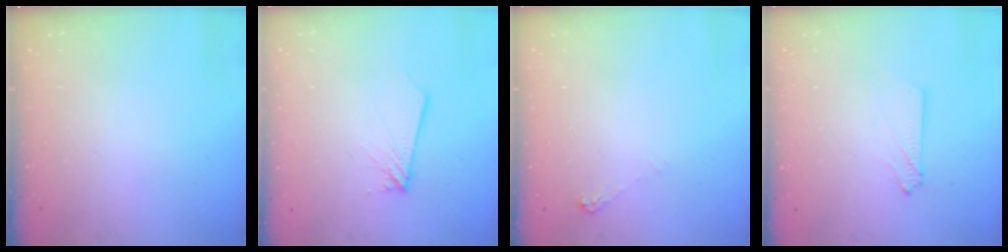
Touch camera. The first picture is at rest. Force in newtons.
{"total": 2.0, "press": 2.0, "slide": 0.2}
{"total": 5.0, "press": 5.0, "slide": 0.6}
{"total": 2.1, "press": 2.1, "slide": 0.3}